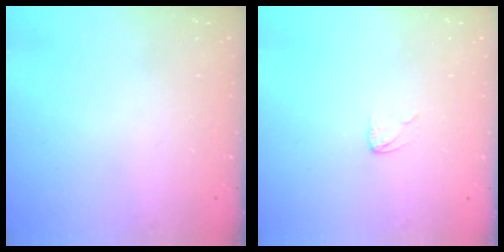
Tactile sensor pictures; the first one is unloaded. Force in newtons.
{"total": 3.1, "press": 3.1, "slide": 0.2}